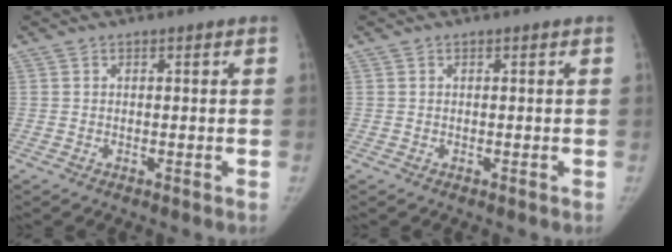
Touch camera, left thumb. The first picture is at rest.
{"total": 0.0}